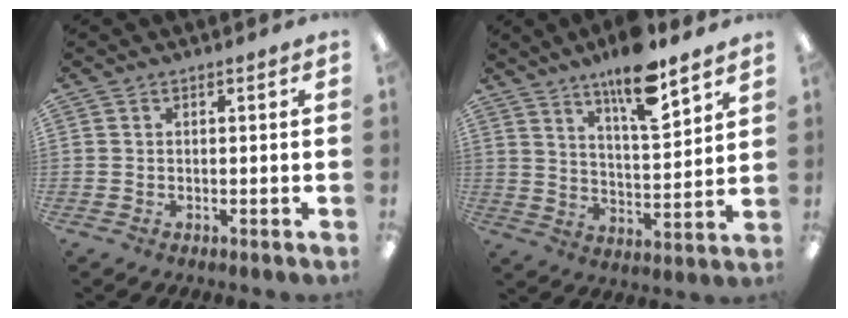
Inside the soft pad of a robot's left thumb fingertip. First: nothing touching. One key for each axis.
{"total": 13.6, "fx": 10.2, "fy": 3.3, "fz": 8.4, "tx": -0.131, "ty": -0.061, "tz": 0.171}